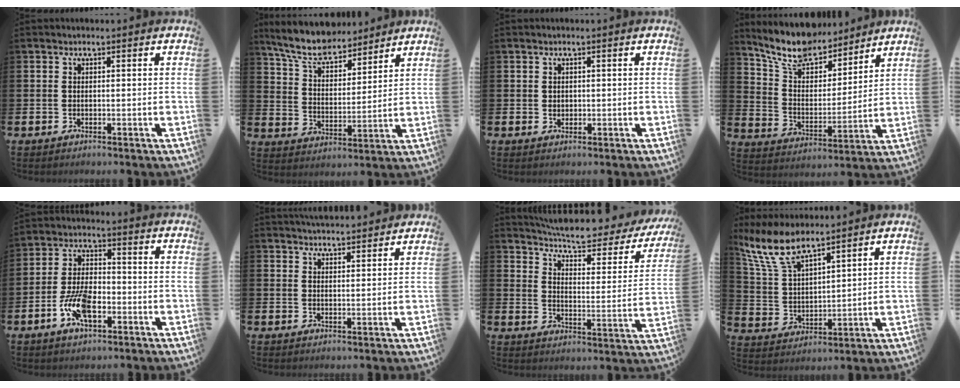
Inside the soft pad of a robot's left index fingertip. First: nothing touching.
{"total": 7.9, "force": [7.2, 2.0, 2.4], "torque": [-0.082, -0.039, 0.130]}
{"total": 1.1, "force": [0.7, 0.8, 0.4], "torque": [0.004, 0.000, 0.010]}
{"total": 10.5, "force": [9.5, 3.6, 2.5], "torque": [-0.084, -0.064, 0.174]}
{"total": 7.5, "force": [-2.9, 3.6, 6.0], "torque": [-0.128, 0.007, -0.054]}
{"total": 3.5, "force": [3.5, 0.1, 0.1], "torque": [-0.005, -0.019, 0.064]}
{"total": 6.9, "force": [6.2, 1.0, 2.7], "torque": [-0.074, -0.048, 0.102]}
{"total": 8.2, "force": [7.1, 2.1, 3.6], "torque": [-0.100, -0.023, 0.131]}